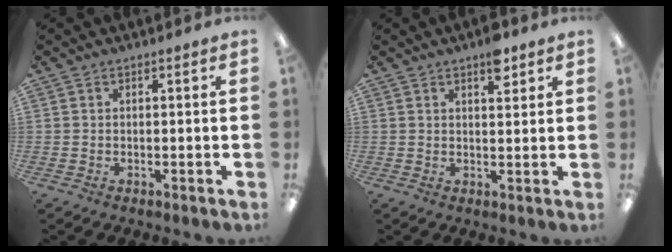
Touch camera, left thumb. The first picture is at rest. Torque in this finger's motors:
{"motor_torque": [0.60, 0.29, 0.32, -0.32, 0.00]}